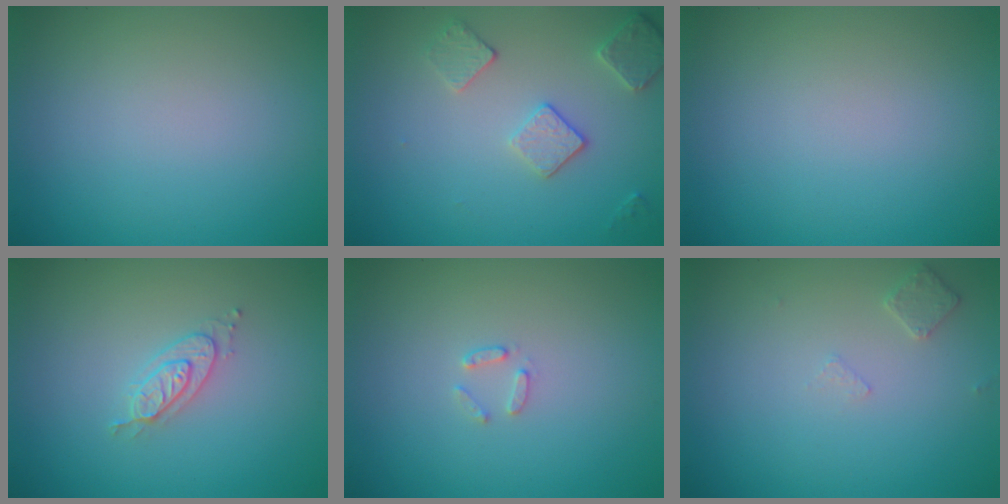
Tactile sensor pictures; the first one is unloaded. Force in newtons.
{"total": 2.7, "press": 2.7, "slide": 0.7}
{"total": 0.0}
{"total": 2.2, "press": 2.2, "slide": 0.3}
{"total": 1.0, "press": 1.0, "slide": 0.2}
{"total": 1.2, "press": 1.1, "slide": 0.3}